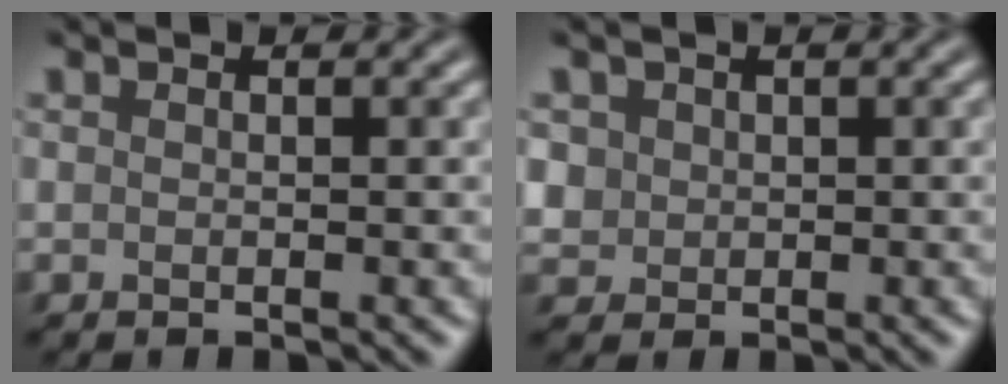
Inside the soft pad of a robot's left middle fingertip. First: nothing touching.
{"total": 1.7, "force": [0.5, 1.6, 0.3], "torque": [-0.002, -0.002, 0.017]}